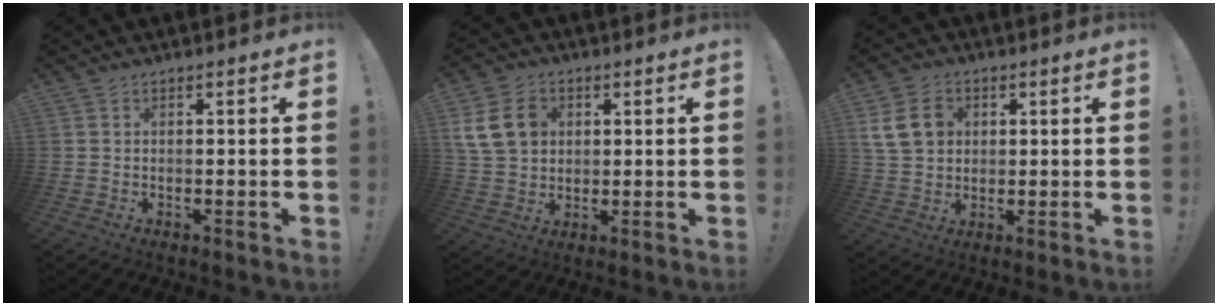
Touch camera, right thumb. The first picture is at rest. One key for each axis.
{"total": 12.8, "fx": 3.9, "fy": 10.0, "fz": 6.9, "tx": -0.124, "ty": -0.005, "tz": 0.082}
{"total": 10.9, "fx": 3.2, "fy": 8.7, "fz": 5.8, "tx": -0.104, "ty": 0.000, "tz": 0.064}